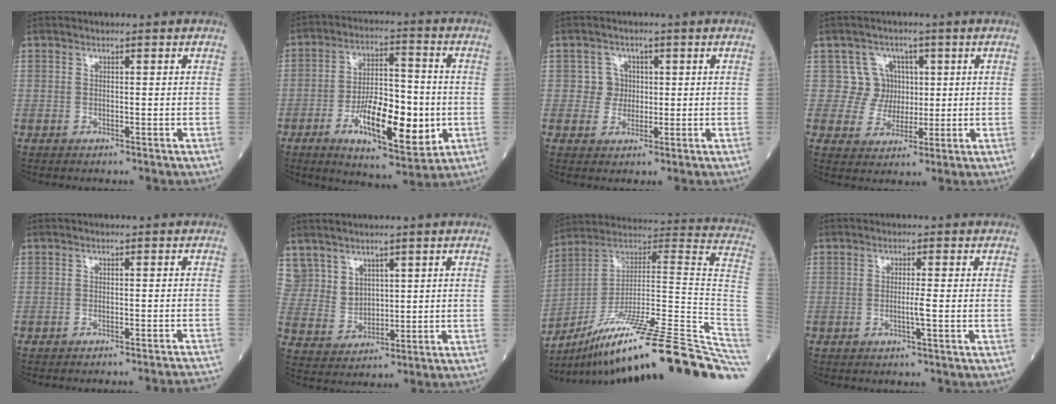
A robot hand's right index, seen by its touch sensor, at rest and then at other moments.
{"total": 14.5, "force": [-3.8, 4.7, 13.2], "torque": [-0.225, -0.006, -0.061]}
{"total": 2.9, "force": [0.3, 2.9, 0.1], "torque": [0.010, 0.006, 0.001]}
{"total": 5.4, "force": [1.2, 5.3, 0.0], "torque": [0.013, 0.011, 0.019]}
{"total": 11.6, "force": [-11.3, -0.8, 2.3], "torque": [-0.006, -0.008, -0.124]}
{"total": 6.9, "force": [4.5, 5.1, 0.8], "torque": [-0.022, 0.013, 0.107]}
{"total": 33.5, "force": [-22.7, 1.8, 24.6], "torque": [-0.249, 0.010, -0.346]}
{"total": 1.7, "force": [-0.5, -0.4, 1.5], "torque": [-0.029, -0.002, -0.011]}